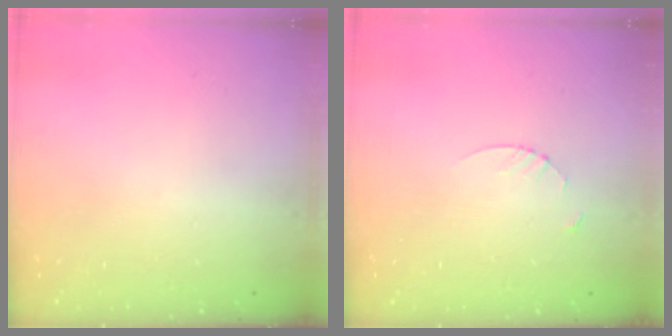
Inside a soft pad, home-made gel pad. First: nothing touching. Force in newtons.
{"total": 2.7, "press": 2.7, "slide": 0.3}